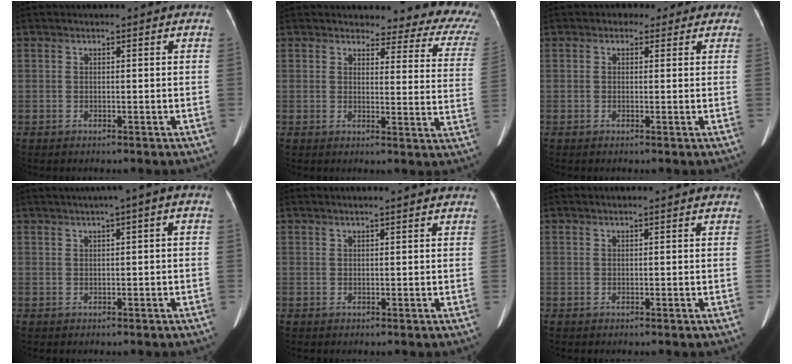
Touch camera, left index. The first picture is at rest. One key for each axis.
{"total": 13.9, "fx": 12.9, "fy": 3.7, "fz": 3.4, "tx": 0.002, "ty": -0.075, "tz": 0.102}
{"total": 2.6, "fx": 1.5, "fy": 2.1, "fz": 0.6, "tx": 0.003, "ty": 0.013, "tz": 0.012}
{"total": 4.1, "fx": 1.3, "fy": 0.1, "fz": 3.9, "tx": -0.058, "ty": 0.021, "tz": 0.018}
{"total": 2.6, "fx": 2.3, "fy": -0.3, "fz": 1.1, "tx": -0.014, "ty": 0.015, "tz": 0.032}
{"total": 0.8, "fx": 0.6, "fy": -0.2, "fz": 0.4, "tx": -0.008, "ty": 0.012, "tz": 0.016}